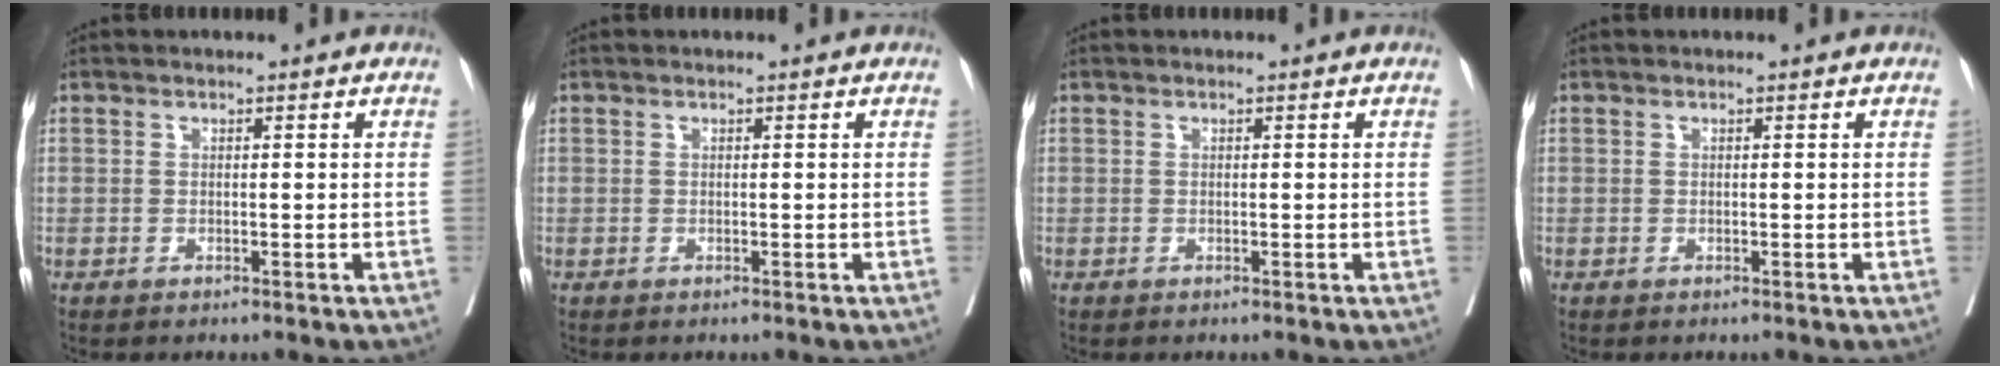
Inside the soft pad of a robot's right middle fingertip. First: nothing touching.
{"total": 0.0}
{"total": 0.0}
{"total": 0.0}